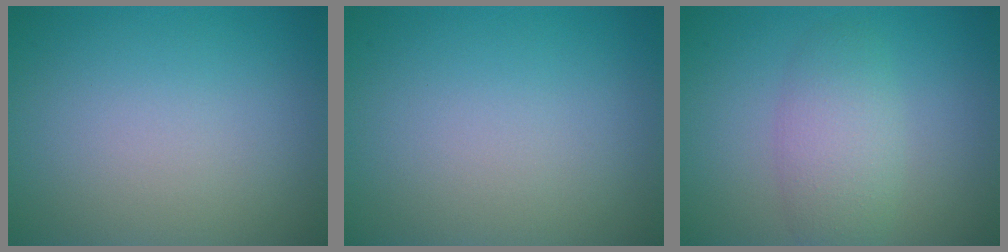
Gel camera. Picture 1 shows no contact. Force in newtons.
{"total": 0.0}
{"total": 3.4, "press": 3.4, "slide": 0.1}